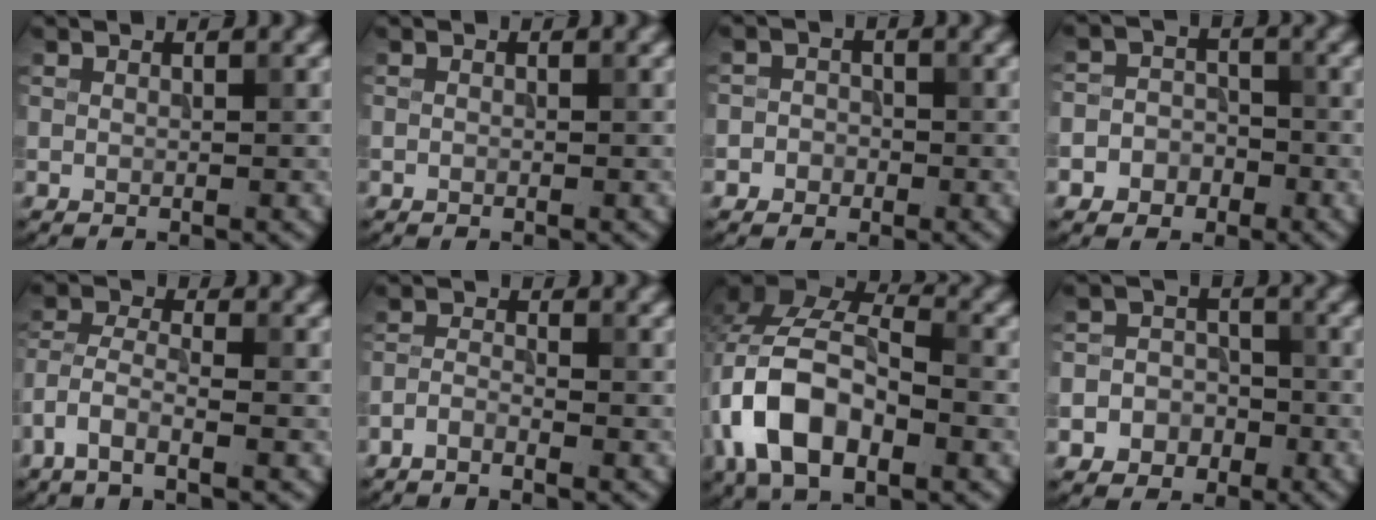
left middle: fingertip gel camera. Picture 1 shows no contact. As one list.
[{"total": 0.0}, {"total": 2.1, "force": [-0.7, 1.9, 0.3], "torque": [0.021, 0.008, -0.027]}, {"total": 3.8, "force": [-1.9, 3.3, 0.8], "torque": [0.017, 0.003, -0.050]}, {"total": 3.6, "force": [-2.4, 1.1, 2.5], "torque": [-0.056, -0.001, -0.059]}, {"total": 1.6, "force": [-1.3, 0.4, 0.9], "torque": [-0.020, 0.000, -0.034]}, {"total": 11.1, "force": [-3.2, 6.5, 8.5], "torque": [-0.167, 0.005, -0.070]}, {"total": 5.0, "force": [-2.2, 4.4, 1.1], "torque": [0.006, 0.001, -0.056]}]